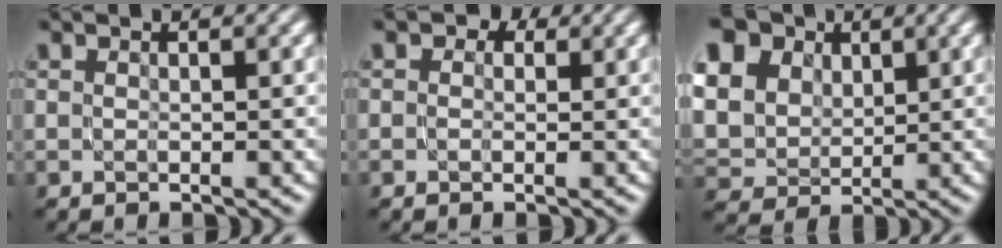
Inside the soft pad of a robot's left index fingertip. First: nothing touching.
{"total": 2.2, "force": [0.8, 1.6, 1.2], "torque": [-0.009, 0.002, -0.011]}
{"total": 15.6, "force": [7.2, 12.0, 6.9], "torque": [-0.204, 0.034, 0.126]}